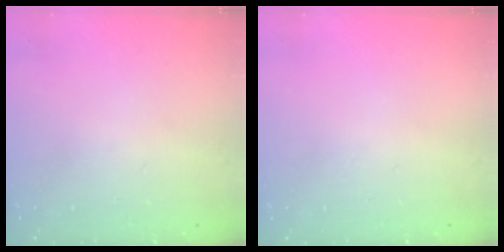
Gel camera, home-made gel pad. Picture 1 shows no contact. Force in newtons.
{"total": 0.0}